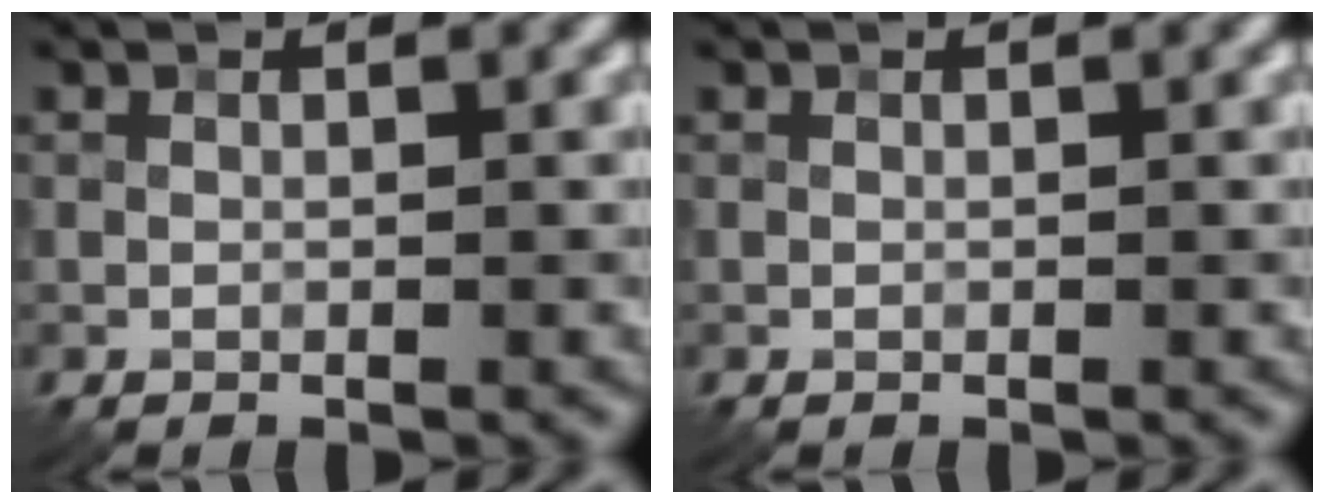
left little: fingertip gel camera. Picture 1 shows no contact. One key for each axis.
{"total": 0.0}